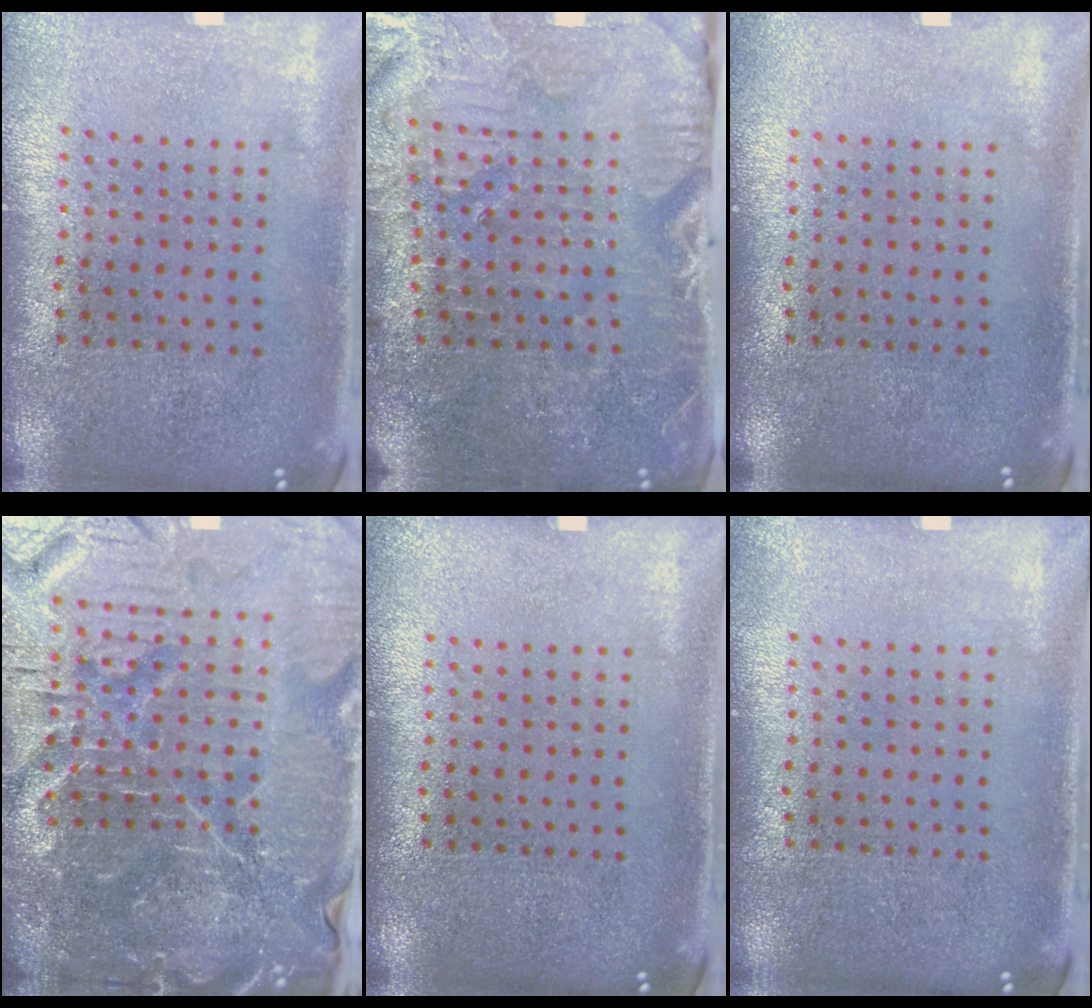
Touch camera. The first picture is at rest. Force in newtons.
{"total": 3.8, "press": 3.8, "slide": 0.5}
{"total": 0.5, "press": 0.5, "slide": 0.2}
{"total": 7.3, "press": 6.5, "slide": 3.4}
{"total": 0.0}
{"total": 0.0}